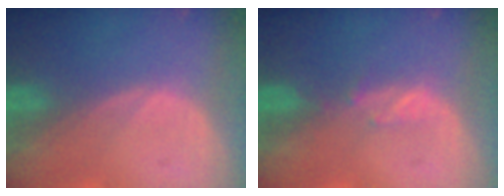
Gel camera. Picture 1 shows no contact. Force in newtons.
{"total": 1.5, "press": 1.4, "slide": 0.2}